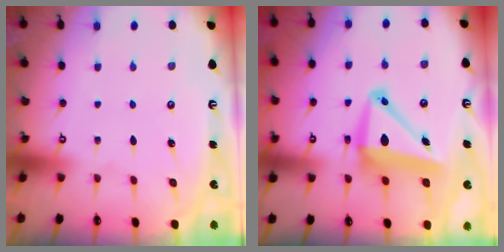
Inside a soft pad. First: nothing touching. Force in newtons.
{"total": 11.4, "press": 11.0, "slide": 3.0}